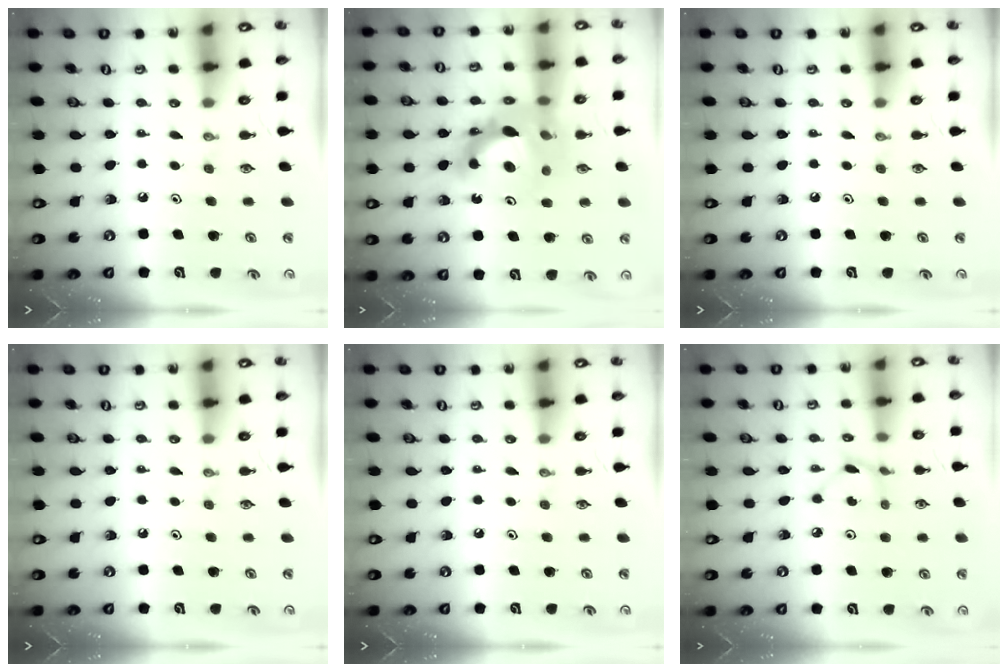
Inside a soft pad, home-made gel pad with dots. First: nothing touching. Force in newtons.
{"total": 15.6, "press": 15.5, "slide": 1.6}
{"total": 0.0}
{"total": 0.0}
{"total": 0.0}
{"total": 2.2, "press": 2.2, "slide": 0.1}